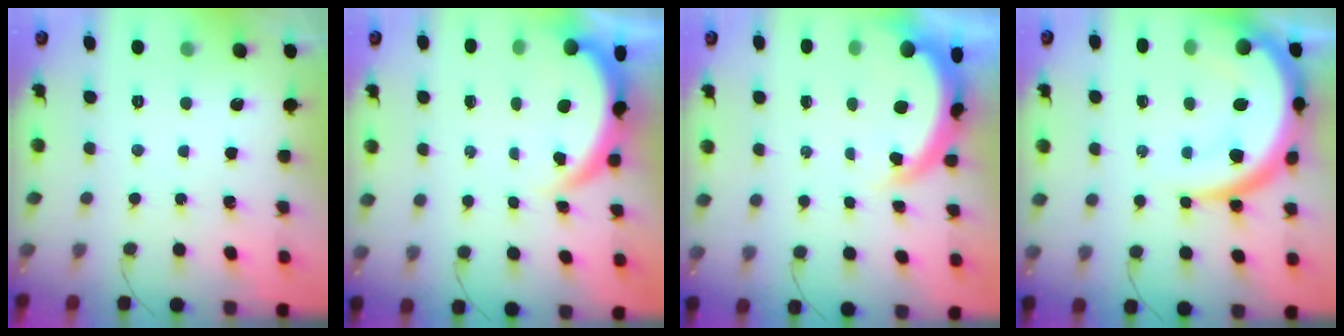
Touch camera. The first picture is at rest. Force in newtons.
{"total": 3.9, "press": 3.9, "slide": 0.1}
{"total": 3.9, "press": 3.9, "slide": 0.6}
{"total": 18.3, "press": 18.2, "slide": 1.6}